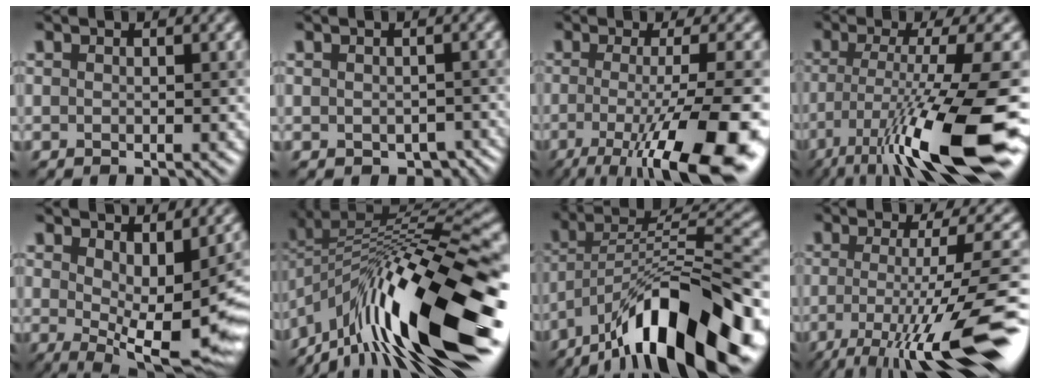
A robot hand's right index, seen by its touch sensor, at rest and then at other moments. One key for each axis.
{"total": 3.0, "fx": -1.5, "fy": 1.9, "fz": 1.7, "tx": -0.018, "ty": -0.017, "tz": -0.013}
{"total": 13.3, "fx": -4.9, "fy": 3.2, "fz": 11.9, "tx": -0.172, "ty": -0.020, "tz": -0.073}
{"total": 14.1, "fx": -6.6, "fy": 2.4, "fz": 12.2, "tx": -0.212, "ty": -0.017, "tz": -0.107}
{"total": 10.4, "fx": -0.6, "fy": 4.0, "fz": 9.5, "tx": -0.140, "ty": -0.019, "tz": 0.007}
{"total": 16.6, "fx": -6.8, "fy": 4.1, "fz": 14.6, "tx": -0.245, "ty": 0.030, "tz": -0.126}
{"total": 16.2, "fx": -10.0, "fy": 5.2, "fz": 11.6, "tx": -0.189, "ty": 0.016, "tz": -0.176}
{"total": 13.3, "fx": -5.6, "fy": 2.6, "fz": 11.7, "tx": -0.180, "ty": -0.009, "tz": -0.092}